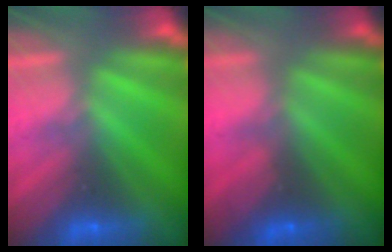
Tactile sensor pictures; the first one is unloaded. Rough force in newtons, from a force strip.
{"total": 3.5}